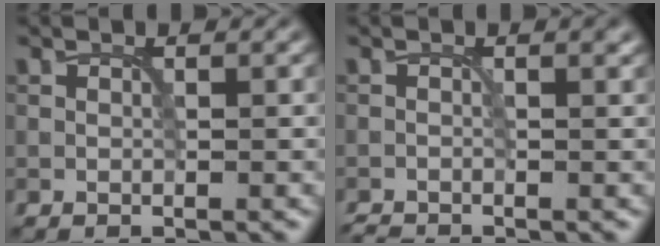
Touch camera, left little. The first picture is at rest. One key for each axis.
{"total": 1.0, "fx": -0.8, "fy": 0.2, "fz": 0.6, "tx": -0.010, "ty": -0.005, "tz": -0.019}